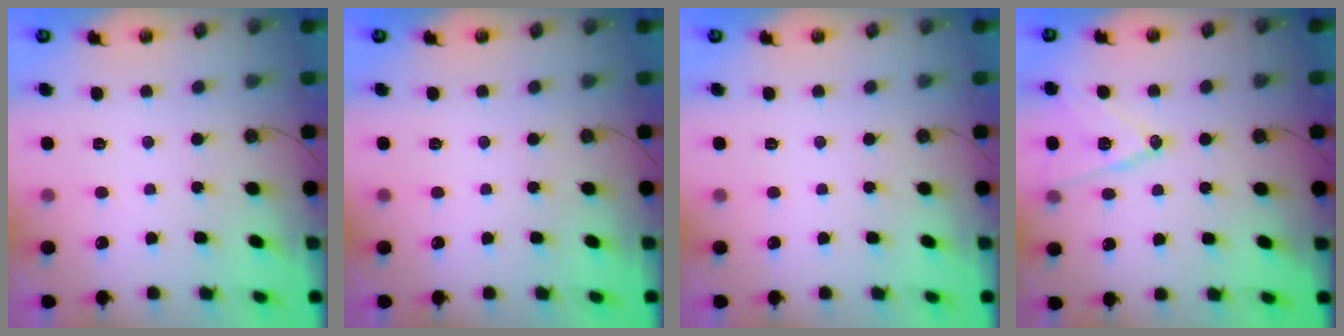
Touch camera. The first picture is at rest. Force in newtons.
{"total": 0.0}
{"total": 0.0}
{"total": 12.2, "press": 11.7, "slide": 3.3}